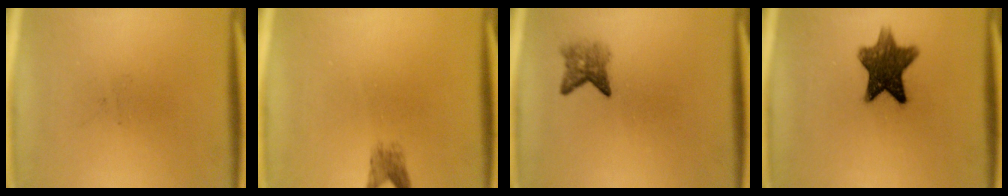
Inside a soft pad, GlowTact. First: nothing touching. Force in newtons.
{"total": 2.0}
{"total": 3.0}
{"total": 10.0}